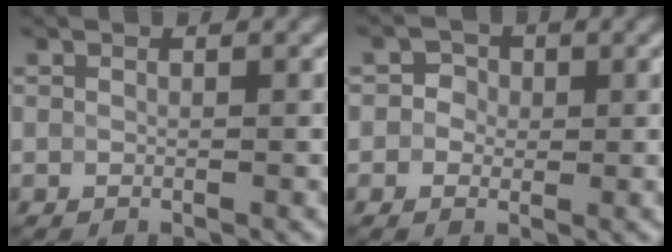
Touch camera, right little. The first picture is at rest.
{"total": 1.6, "force": [0.3, 1.5, 0.4], "torque": [0.006, 0.004, -0.003]}